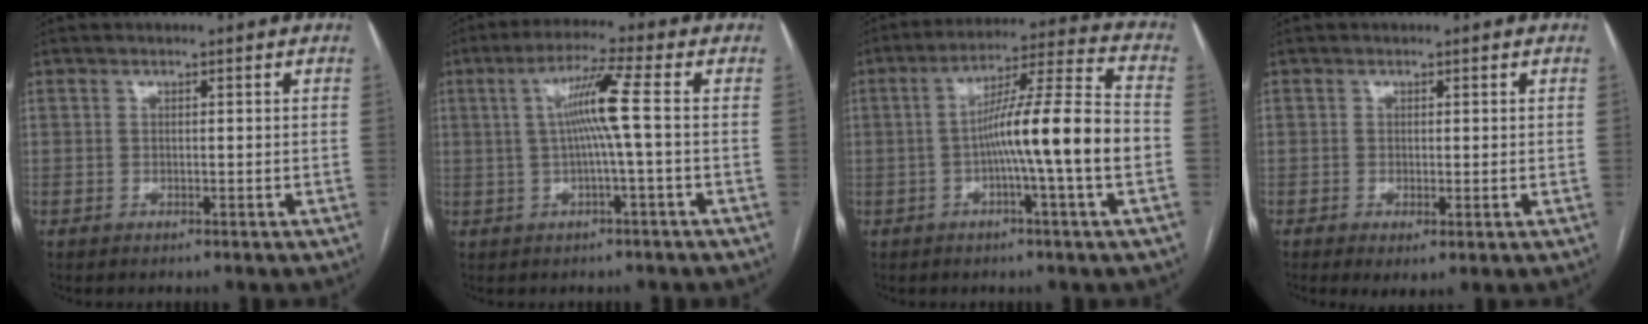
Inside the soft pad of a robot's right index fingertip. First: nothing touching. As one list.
[{"total": 6.9, "force": [0.3, -1.2, 6.7], "torque": [-0.125, 0.012, 0.010]}, {"total": 13.7, "force": [-2.5, -0.8, 13.5], "torque": [-0.222, 0.014, -0.047]}, {"total": 2.3, "force": [-0.6, 0.7, 2.1], "torque": [-0.031, -0.007, -0.005]}]